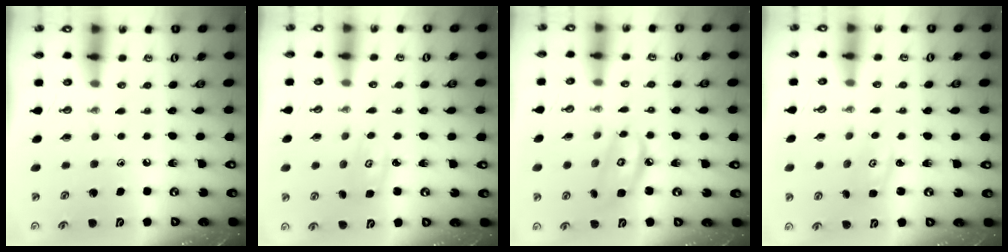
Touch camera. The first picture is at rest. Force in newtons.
{"total": 2.8, "press": 2.8, "slide": 0.3}
{"total": 7.2, "press": 7.1, "slide": 0.5}
{"total": 1.7, "press": 1.7, "slide": 0.2}